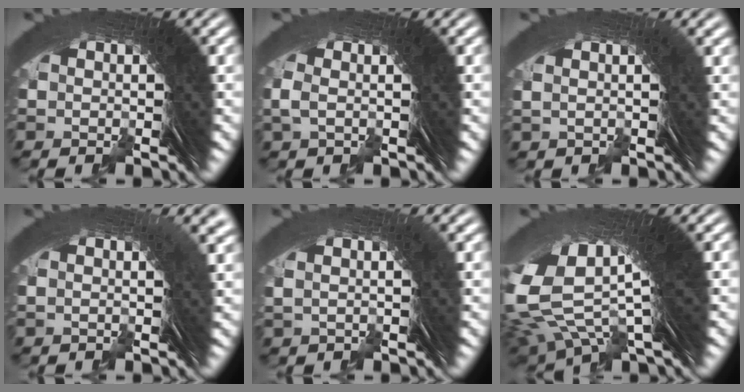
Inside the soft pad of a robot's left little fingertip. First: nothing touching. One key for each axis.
{"total": 1.3, "fx": 0.1, "fy": 0.2, "fz": 1.3, "tx": -0.022, "ty": 0.002, "tz": 0.002}
{"total": 1.4, "fx": 0.7, "fy": 0.1, "fz": 1.3, "tx": -0.005, "ty": 0.012, "tz": 0.009}
{"total": 3.5, "fx": 1.2, "fy": 1.1, "fz": 3.0, "tx": -0.005, "ty": 0.025, "tz": 0.005}
{"total": 1.7, "fx": 0.8, "fy": 0.3, "fz": 1.5, "tx": -0.010, "ty": 0.010, "tz": 0.013}
{"total": 12.4, "fx": 4.6, "fy": 6.7, "fz": 9.4, "tx": -0.194, "ty": 0.005, "tz": 0.071}